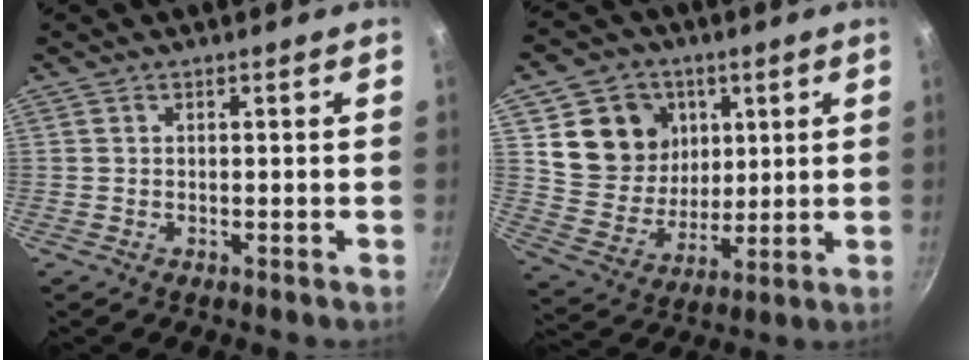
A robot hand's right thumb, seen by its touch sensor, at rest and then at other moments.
{"total": 14.6, "force": [5.0, 12.6, 5.4], "torque": [-0.059, -0.023, 0.096]}